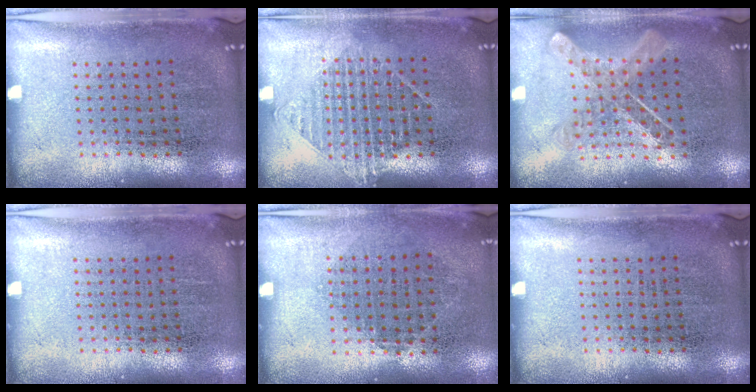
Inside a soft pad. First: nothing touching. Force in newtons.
{"total": 1.0, "press": 1.0, "slide": 0.4}
{"total": 1.0, "press": 0.9, "slide": 0.1}
{"total": 0.0}
{"total": 0.8, "press": 0.7, "slide": 0.3}
{"total": 0.0}